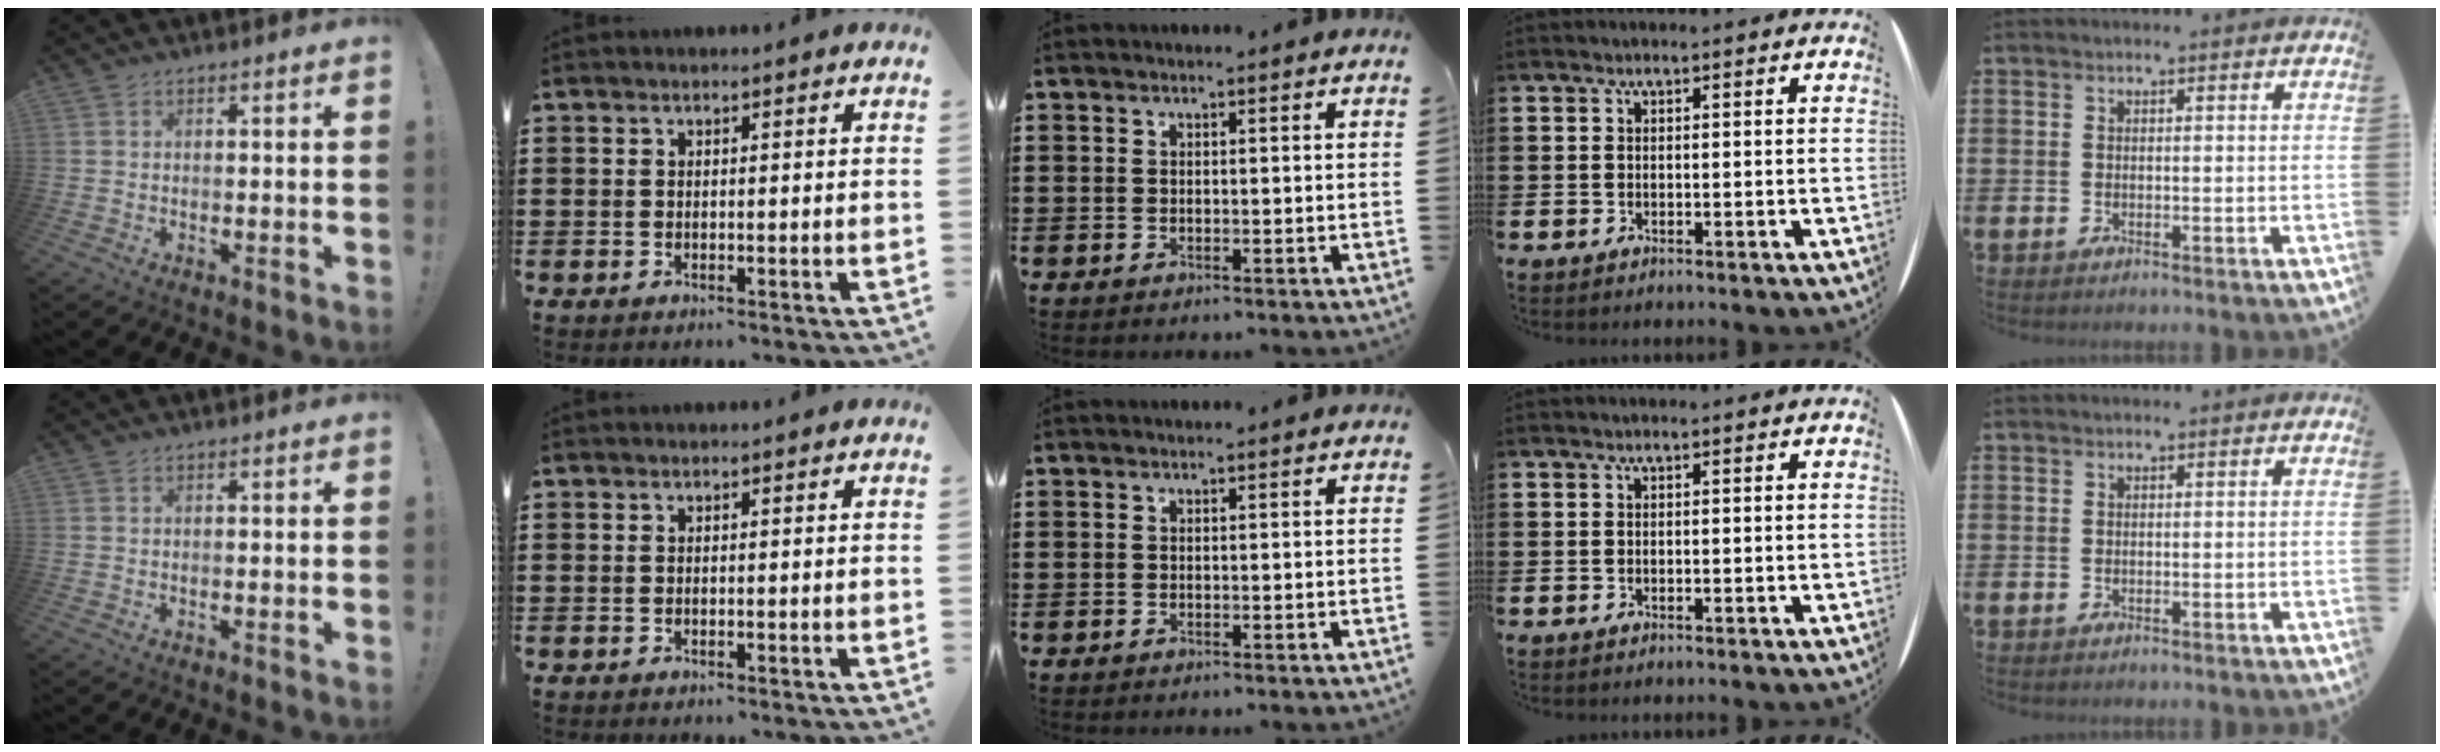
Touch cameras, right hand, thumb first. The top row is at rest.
{}